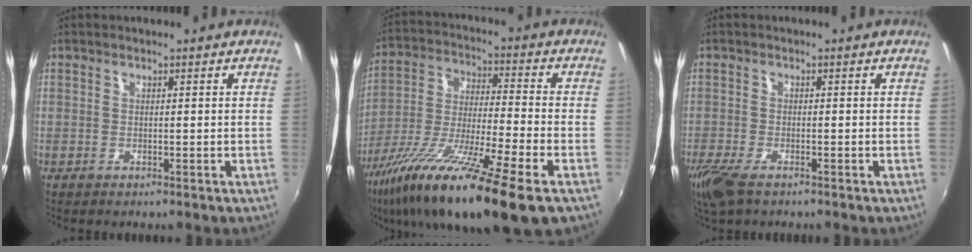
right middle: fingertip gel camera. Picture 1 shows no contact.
{"total": 21.9, "force": [-13.6, 1.8, 17.1], "torque": [-0.313, -0.047, -0.244]}
{"total": 5.8, "force": [-4.0, 1.8, 3.8], "torque": [-0.094, -0.023, -0.078]}